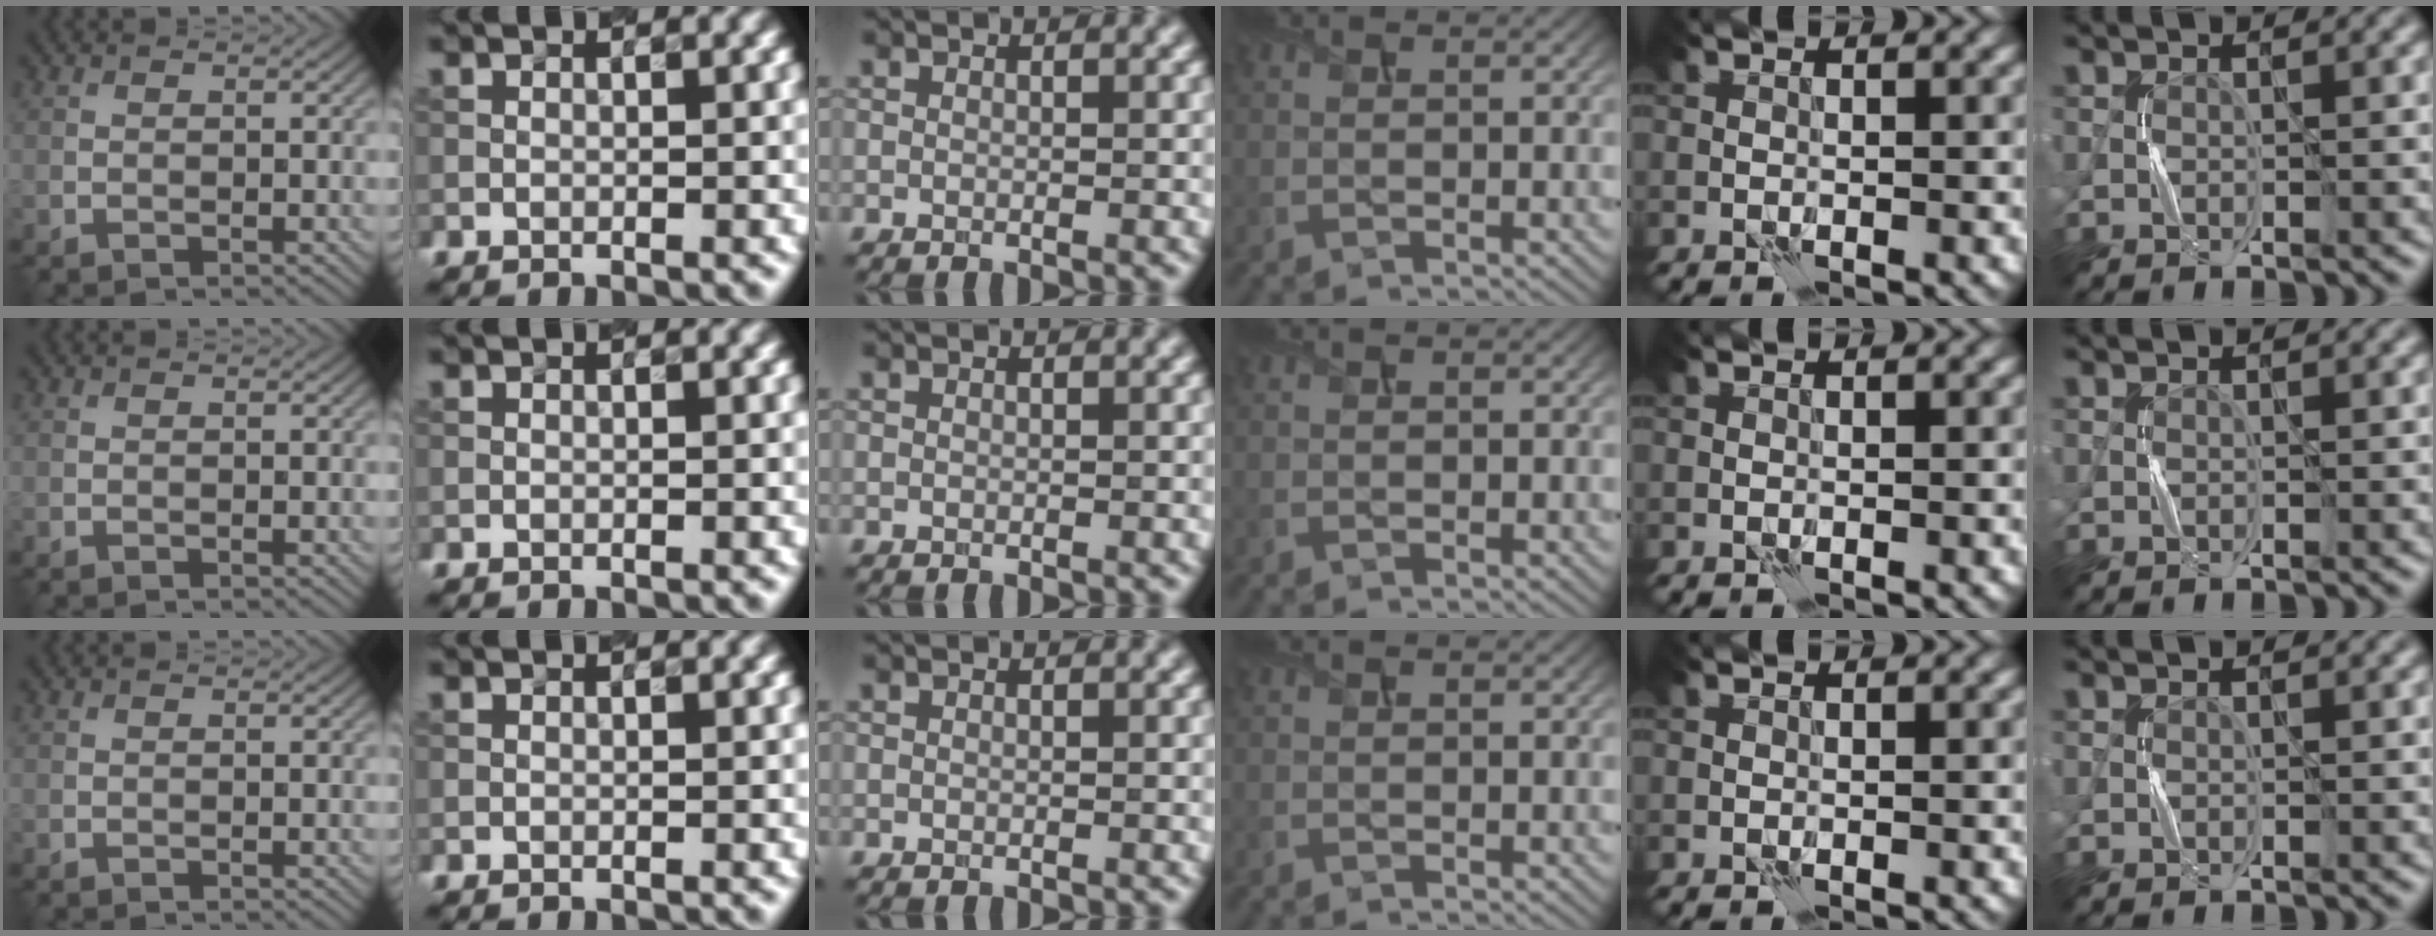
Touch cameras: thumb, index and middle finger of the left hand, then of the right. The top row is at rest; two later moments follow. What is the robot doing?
{"motion": "press", "object": "button"}